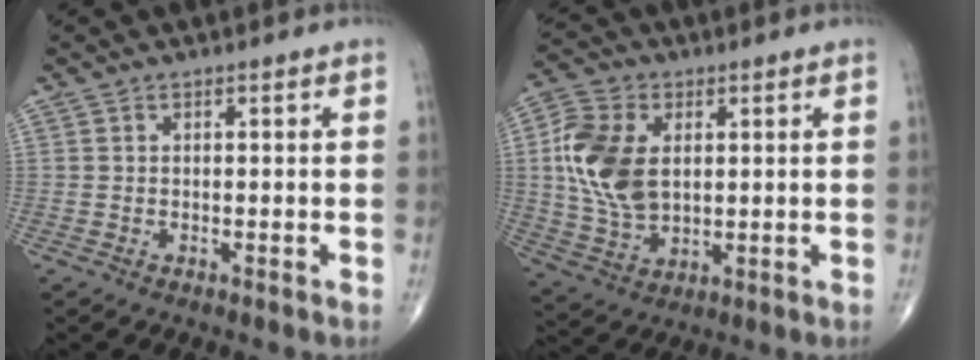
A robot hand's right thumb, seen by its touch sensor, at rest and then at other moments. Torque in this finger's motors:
{"motor_torque": [-0.08, 0.71, 0.30, -0.15, 0.16]}